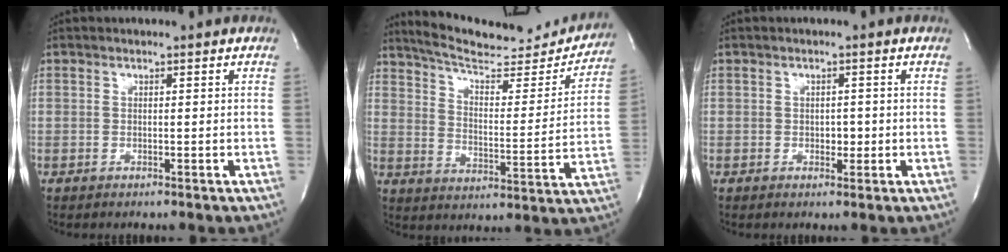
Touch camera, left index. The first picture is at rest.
{"total": 20.4, "force": [19.1, 3.7, 6.2], "torque": [-0.090, -0.039, 0.258]}
{"total": 1.5, "force": [-0.3, 1.0, 1.1], "torque": [-0.013, 0.000, -0.003]}